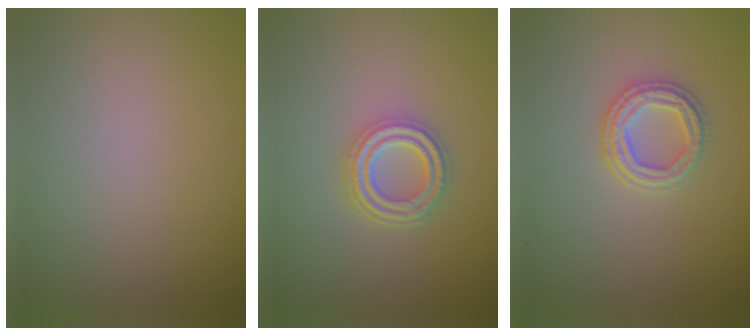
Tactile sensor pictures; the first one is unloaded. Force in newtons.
{"total": 3.8, "press": 3.0, "slide": 2.3}
{"total": 2.8, "press": 2.7, "slide": 0.8}